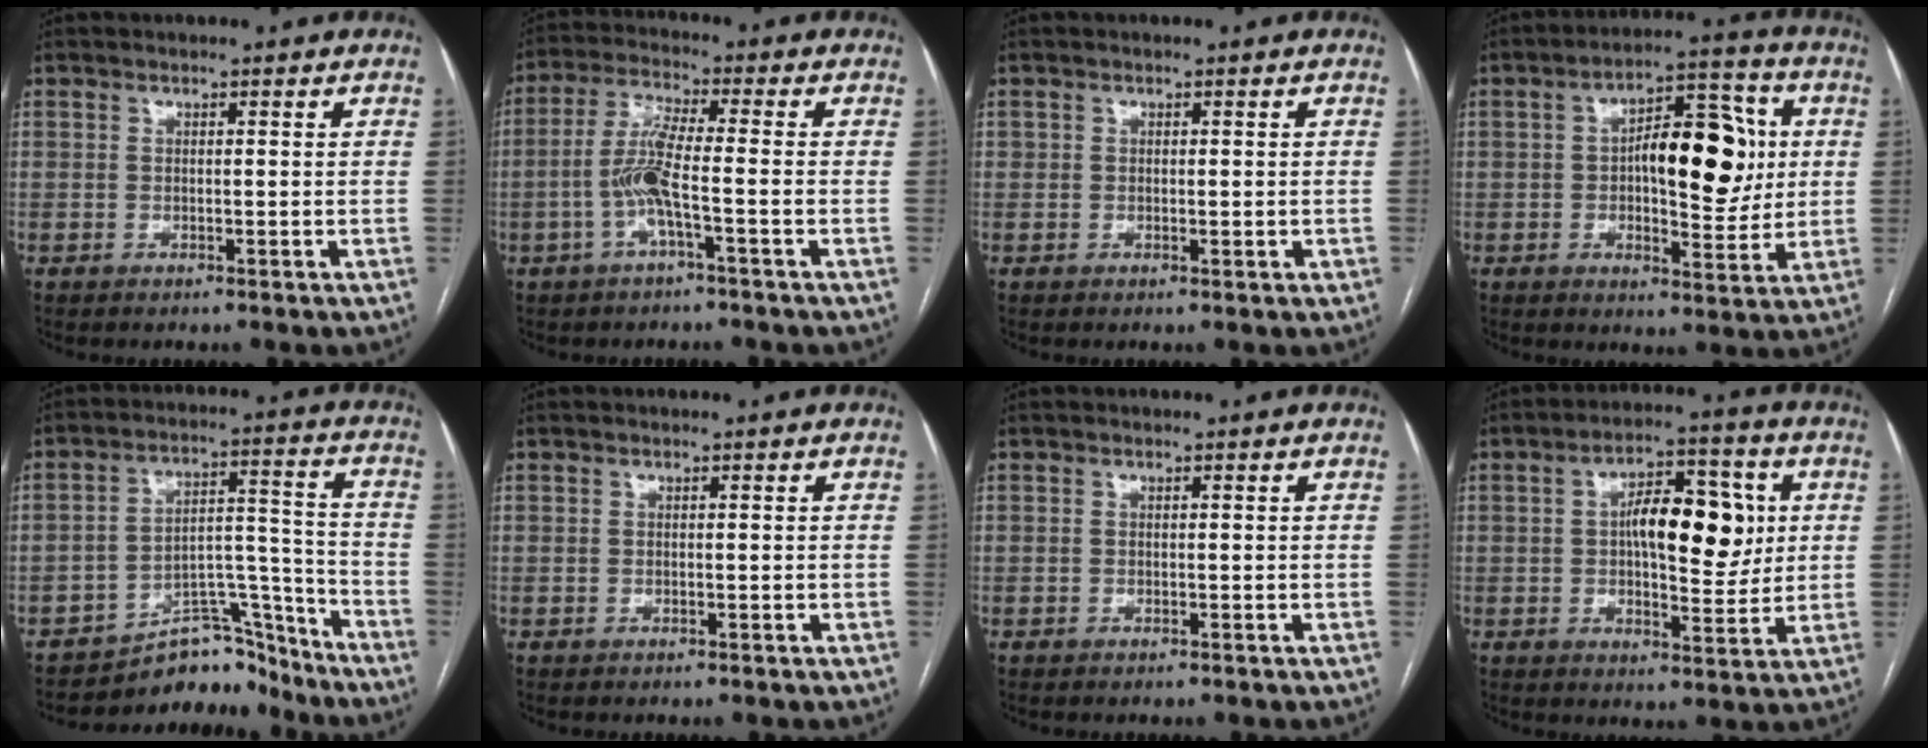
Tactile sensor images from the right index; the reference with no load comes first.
{"total": 6.7, "force": [-2.0, 0.1, 6.4], "torque": [-0.135, 0.010, -0.041]}
{"total": 1.0, "force": [0.0, 0.7, 0.7], "torque": [-0.009, 0.002, 0.003]}
{"total": 13.5, "force": [1.4, 5.2, 12.4], "torque": [-0.182, 0.027, 0.025]}
{"total": 10.0, "force": [-9.4, 3.2, 0.5], "torque": [0.011, 0.073, -0.151]}
{"total": 0.0}
{"total": 0.0}
{"total": 11.8, "force": [1.9, 4.6, 10.7], "torque": [-0.165, 0.021, 0.030]}